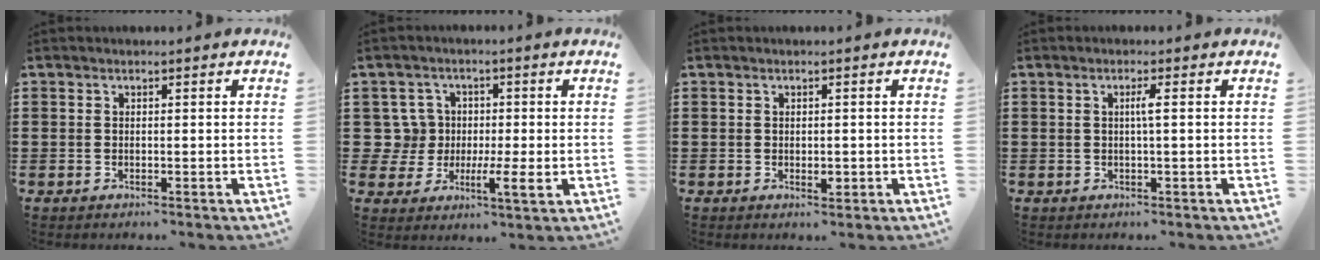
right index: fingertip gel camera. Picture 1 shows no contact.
{"total": 5.6, "force": [-0.3, 4.5, 3.3], "torque": [-0.084, 0.009, -0.004]}
{"total": 1.2, "force": [-0.2, 0.8, 1.0], "torque": [-0.018, 0.001, -0.003]}
{"total": 1.6, "force": [0.0, -0.2, 1.6], "torque": [-0.031, -0.002, -0.003]}